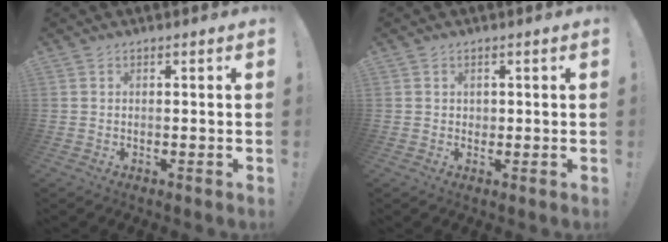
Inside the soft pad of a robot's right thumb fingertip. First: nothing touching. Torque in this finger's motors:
{"motor_torque": [-0.10, -0.06, 0.08, -0.05, 0.00]}